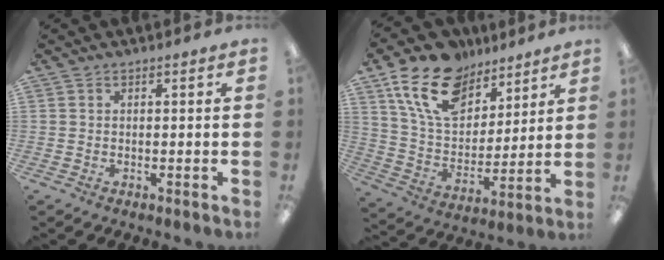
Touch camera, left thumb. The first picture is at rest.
{"total": 18.5, "force": [11.5, 11.3, 9.1], "torque": [-0.177, -0.043, 0.214]}